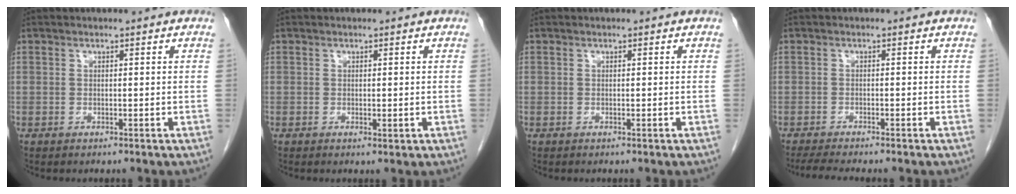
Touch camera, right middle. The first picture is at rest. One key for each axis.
{"total": 1.0, "fx": -0.3, "fy": 0.4, "fz": 0.9, "tx": -0.013, "ty": -0.003, "tz": -0.002}
{"total": 0.0}
{"total": 5.4, "fx": -4.6, "fy": 0.1, "fz": 2.7, "tx": -0.041, "ty": -0.012, "tz": -0.073}